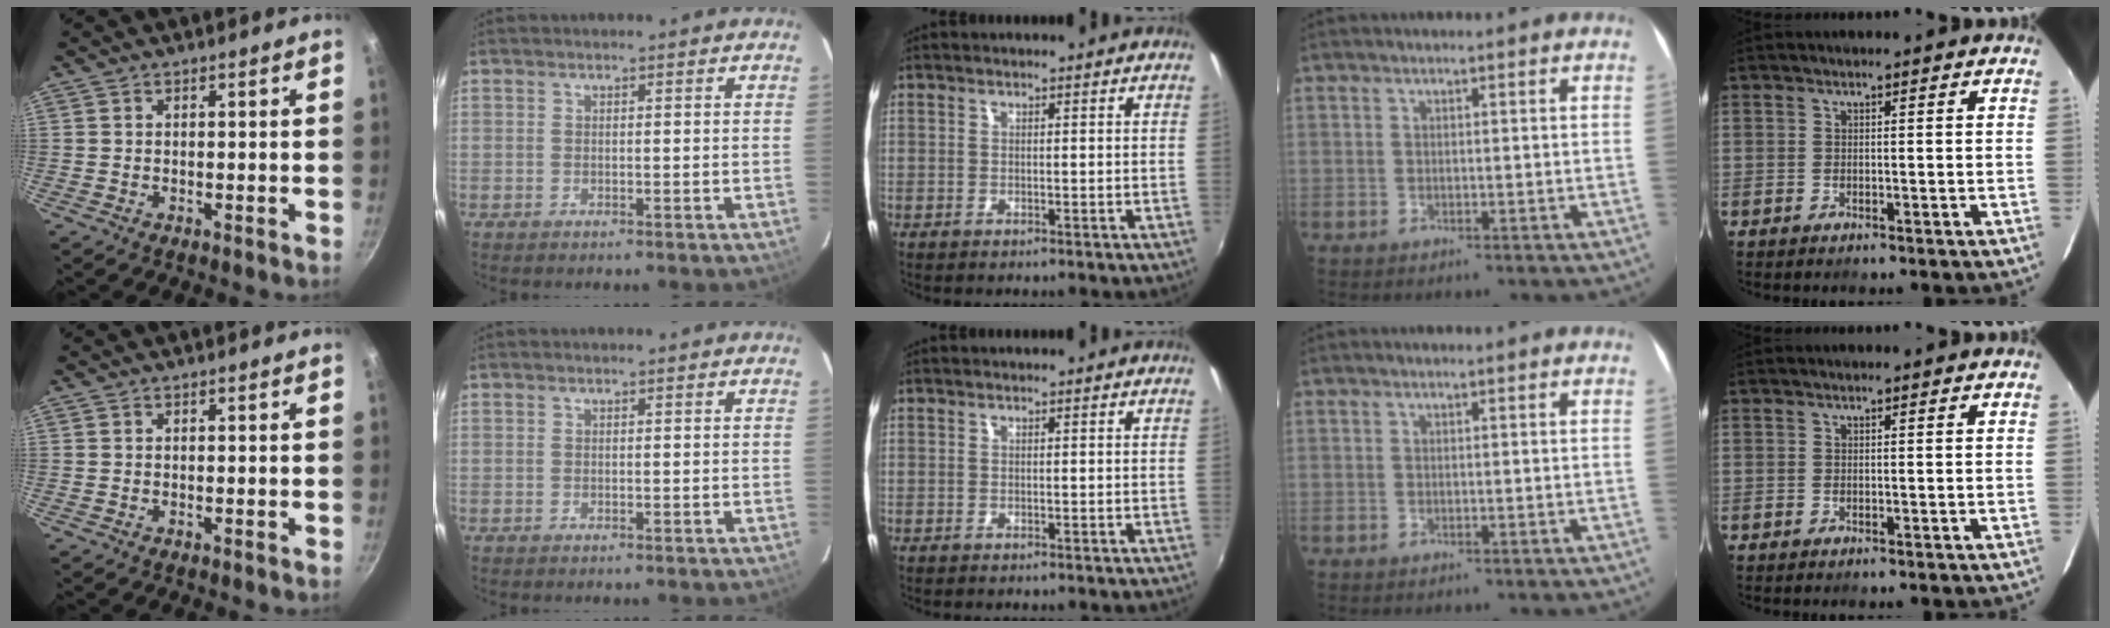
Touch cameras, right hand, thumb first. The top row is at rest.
{}